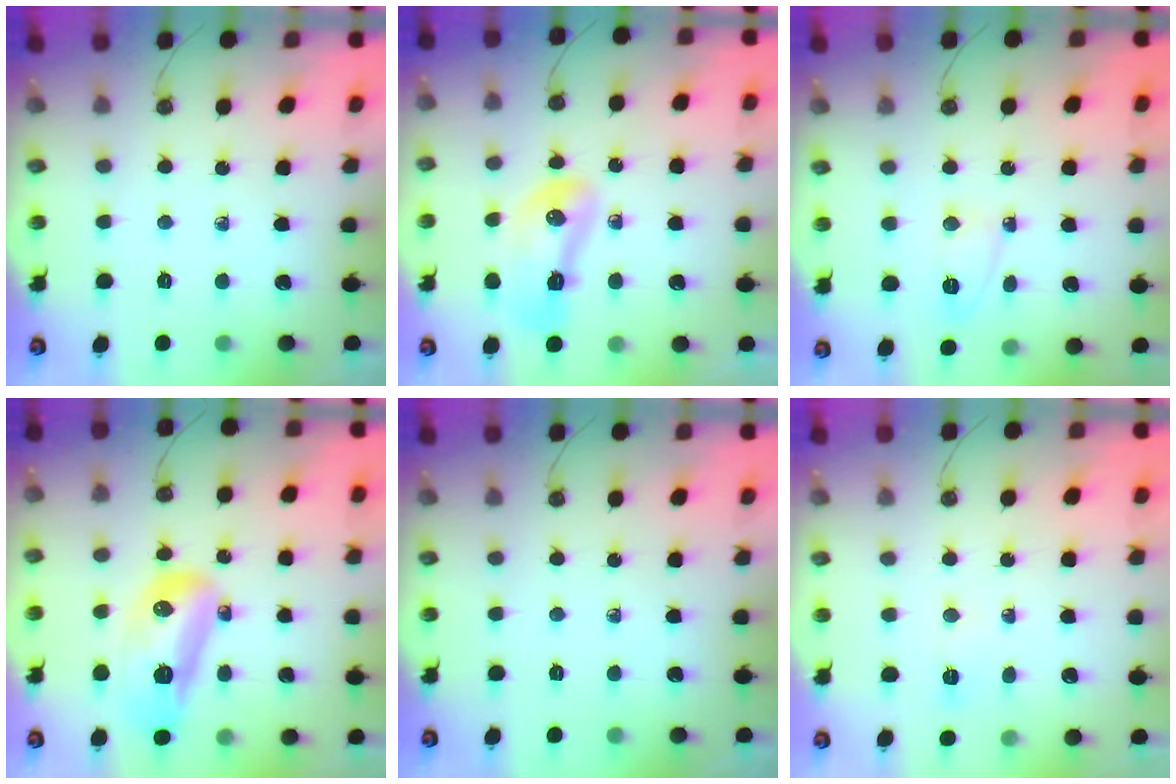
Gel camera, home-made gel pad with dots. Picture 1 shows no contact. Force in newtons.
{"total": 11.4, "press": 11.1, "slide": 2.8}
{"total": 3.7, "press": 3.6, "slide": 0.9}
{"total": 15.2, "press": 15.1, "slide": 2.0}
{"total": 0.0}
{"total": 16.5, "press": 4.4, "slide": 15.9}